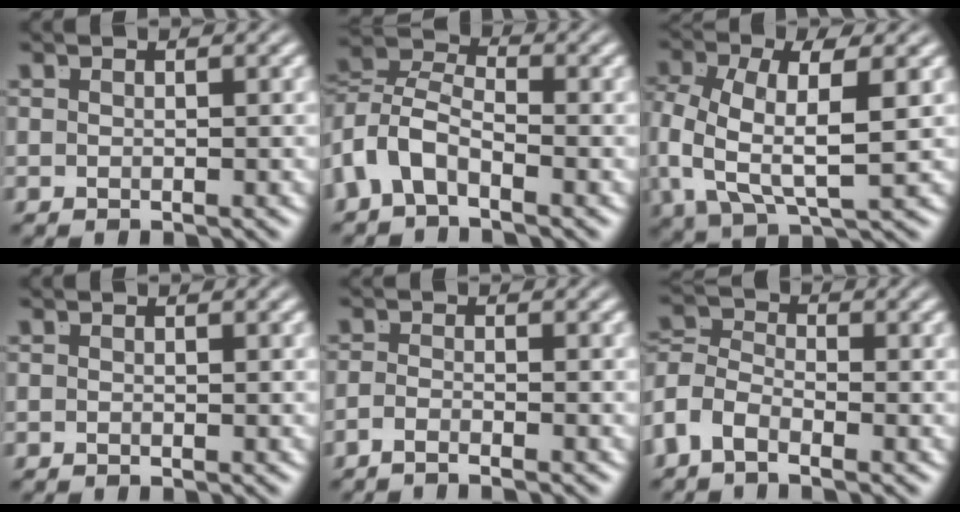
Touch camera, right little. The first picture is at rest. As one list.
[{"total": 7.4, "force": [-1.0, 6.3, 3.8], "torque": [-0.099, -0.019, -0.030]}, {"total": 6.8, "force": [0.2, 4.0, 5.6], "torque": [-0.126, -0.024, 0.013]}, {"total": 0.0}, {"total": 2.1, "force": [-1.8, -0.7, 0.8], "torque": [-0.010, -0.008, -0.029]}, {"total": 5.3, "force": [-1.8, 4.4, 2.3], "torque": [-0.068, -0.023, -0.037]}]